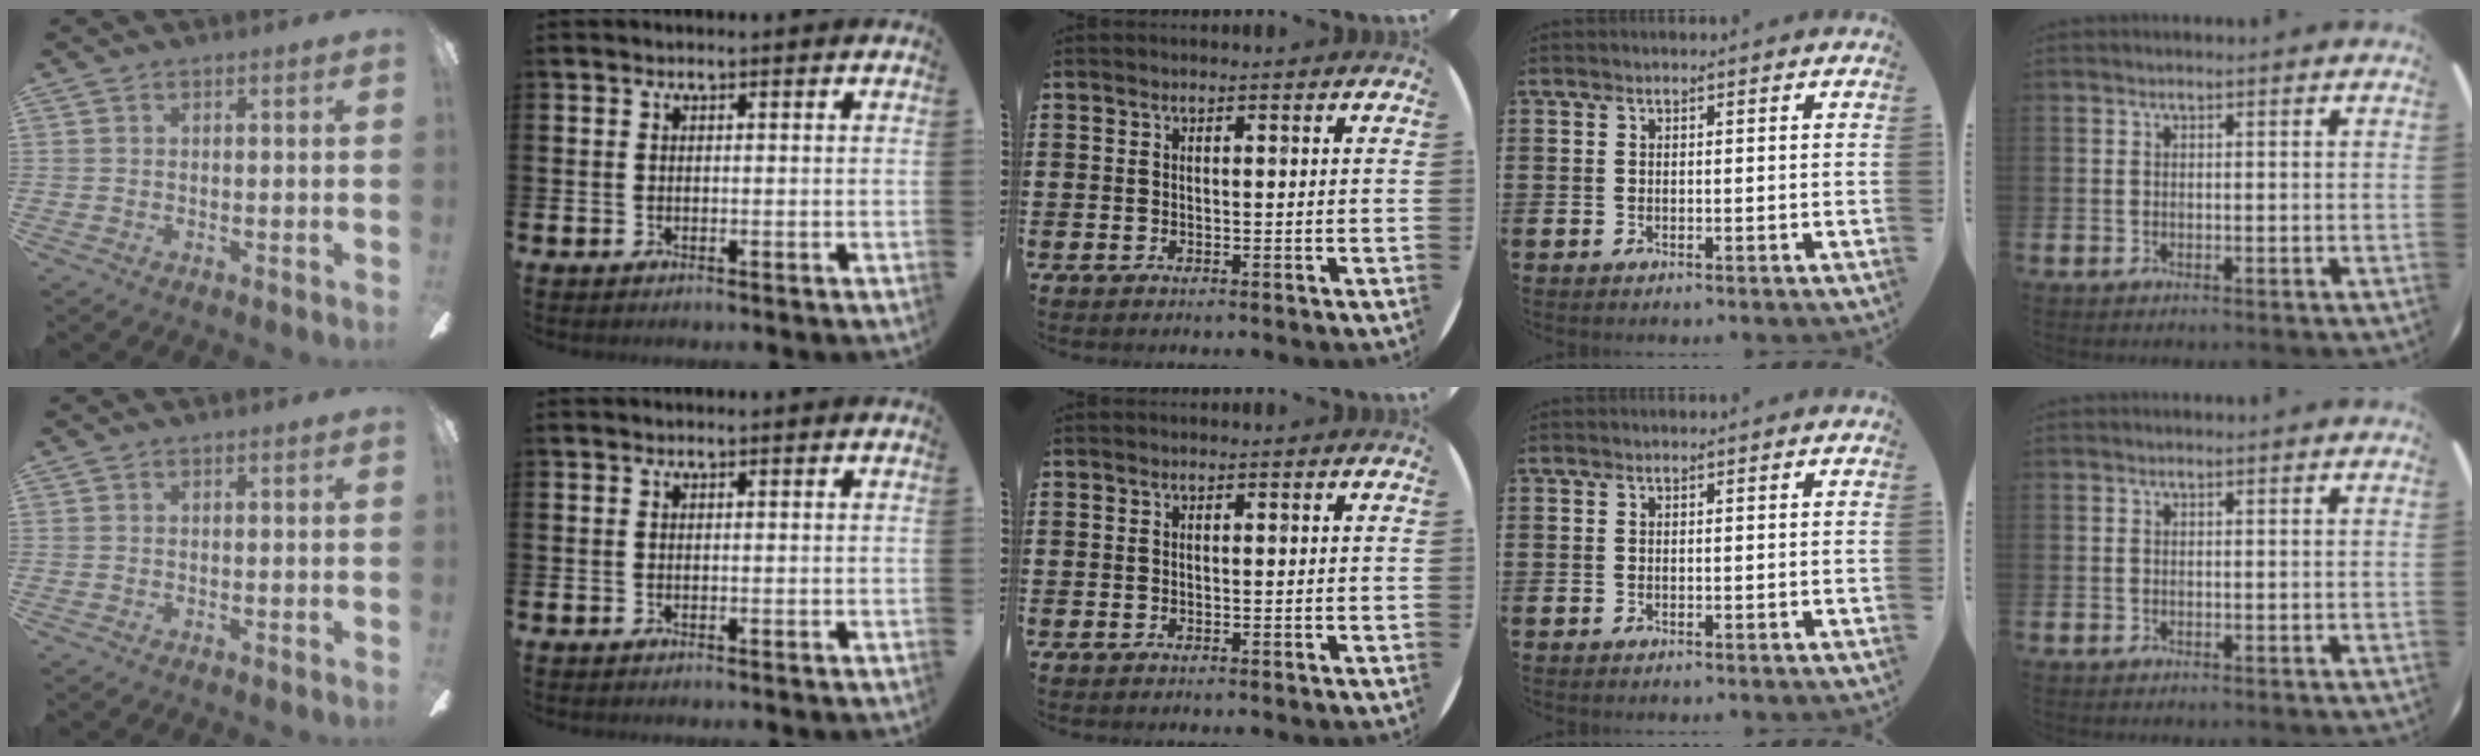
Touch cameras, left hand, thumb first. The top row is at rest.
{}